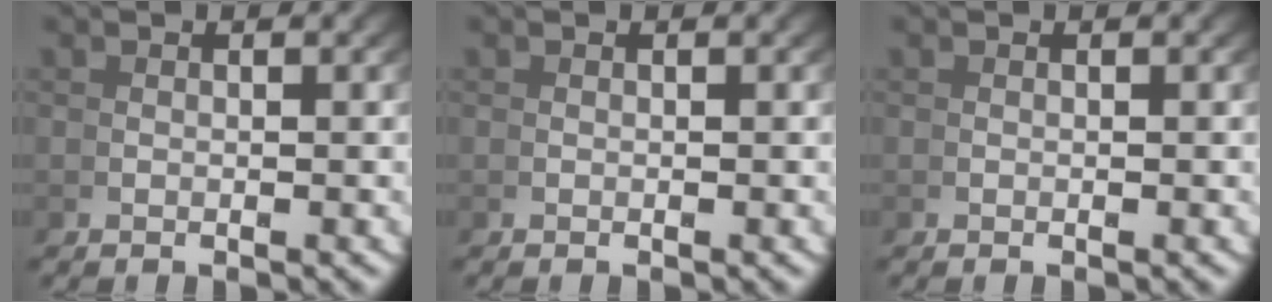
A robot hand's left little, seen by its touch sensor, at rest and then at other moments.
{"total": 0.0}
{"total": 0.0}